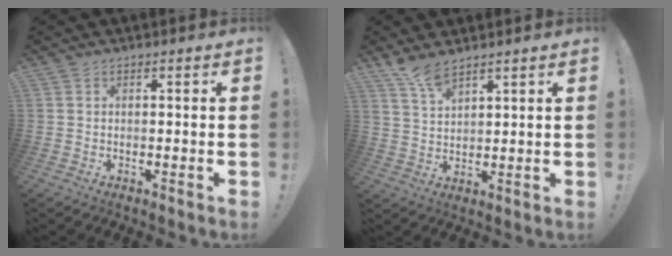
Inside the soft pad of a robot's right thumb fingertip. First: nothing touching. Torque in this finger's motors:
{"motor_torque": [0.02, 1.11, 0.15, 0.05, 0.00]}